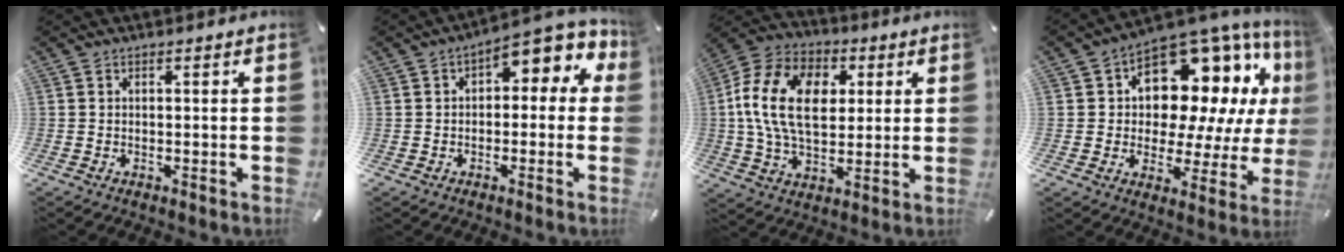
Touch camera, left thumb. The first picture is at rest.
{"total": 6.5, "force": [2.6, 4.6, 3.7], "torque": [-0.043, -0.025, 0.038]}
{"total": 17.9, "force": [2.3, 12.5, 12.6], "torque": [-0.260, 0.015, 0.038]}
{"total": 16.6, "force": [8.1, 10.6, 9.9], "torque": [-0.140, -0.070, 0.138]}